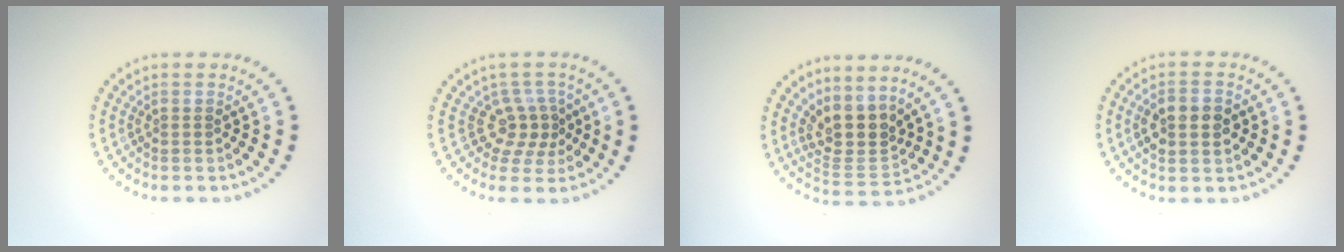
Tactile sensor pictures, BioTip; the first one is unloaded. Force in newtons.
{"total": 2.9, "press": 2.1, "slide": 2.0}
{"total": 3.9, "press": 3.0, "slide": 2.4}
{"total": 3.6, "press": 3.6, "slide": 0.1}